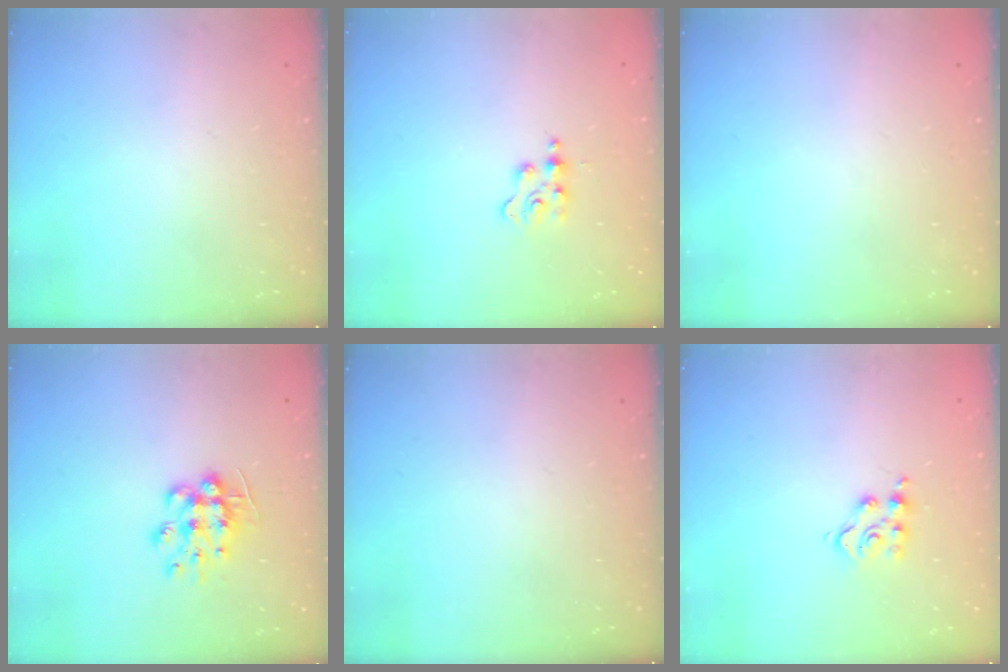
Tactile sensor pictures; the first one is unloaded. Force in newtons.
{"total": 2.1, "press": 2.1, "slide": 0.4}
{"total": 0.0}
{"total": 9.8, "press": 9.8, "slide": 0.5}
{"total": 0.0}
{"total": 5.1, "press": 5.1, "slide": 0.2}